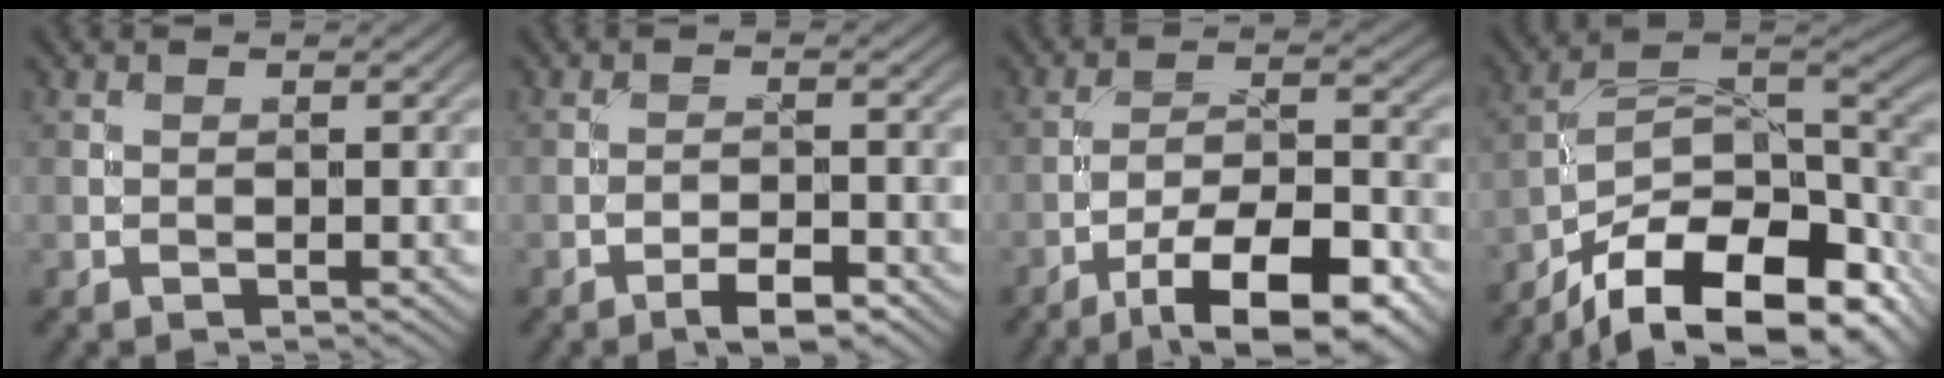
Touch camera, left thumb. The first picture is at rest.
{"total": 3.6, "force": [-2.4, 1.1, 2.5], "torque": [-0.040, 0.005, -0.042]}
{"total": 13.1, "force": [-8.2, 4.2, 9.3], "torque": [-0.151, -0.004, -0.131]}
{"total": 17.6, "force": [-10.6, 8.0, 11.6], "torque": [-0.225, -0.032, -0.159]}